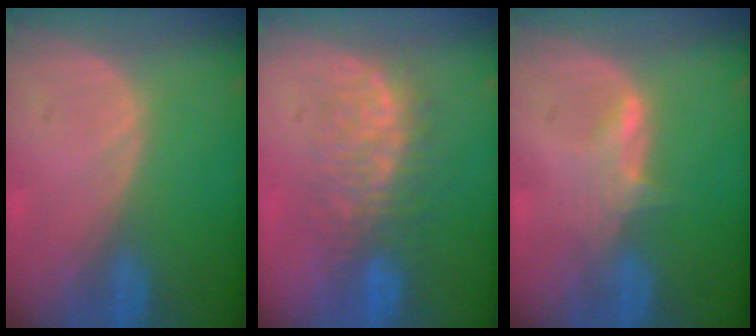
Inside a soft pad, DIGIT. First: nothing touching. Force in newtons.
{"total": 7.6, "press": 7.4, "slide": 1.3}
{"total": 2.9, "press": 2.9, "slide": 0.4}